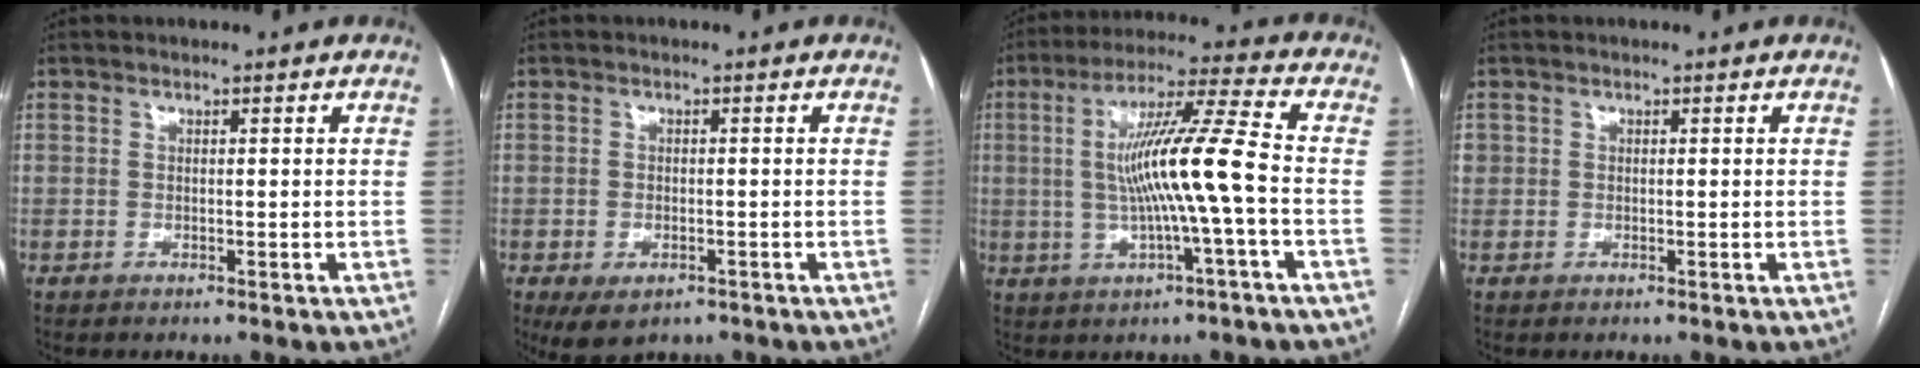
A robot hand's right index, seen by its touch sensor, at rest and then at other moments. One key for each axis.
{"total": 5.0, "fx": -2.9, "fy": 2.9, "fz": 2.9, "tx": -0.052, "ty": -0.008, "tz": -0.035}
{"total": 12.4, "fx": -0.9, "fy": -0.6, "fz": 12.3, "tx": -0.222, "ty": 0.011, "tz": -0.019}
{"total": 1.3, "fx": 0.2, "fy": 1.2, "fz": 0.3, "tx": 0.001, "ty": 0.009, "tz": 0.004}